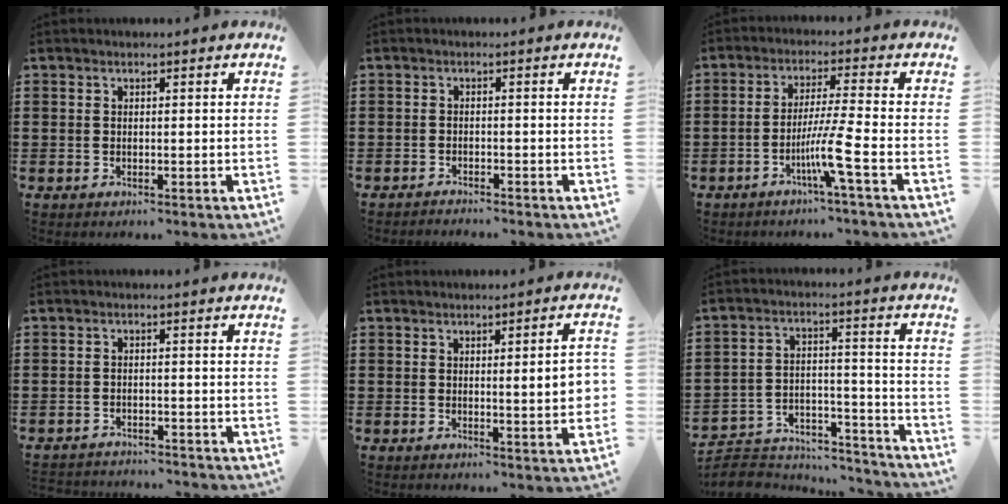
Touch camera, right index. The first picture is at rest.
{"total": 1.2, "force": [-1.2, 0.0, 0.0], "torque": [-0.004, 0.002, -0.026]}
{"total": 7.0, "force": [-3.4, -0.9, 6.1], "torque": [-0.113, -0.014, -0.064]}
{"total": 2.2, "force": [-2.2, 0.2, 0.0], "torque": [-0.007, -0.001, -0.048]}
{"total": 5.0, "force": [0.3, 0.6, 5.0], "torque": [-0.072, -0.008, 0.002]}
{"total": 5.7, "force": [-5.4, 1.5, 1.0], "torque": [-0.031, 0.007, -0.111]}